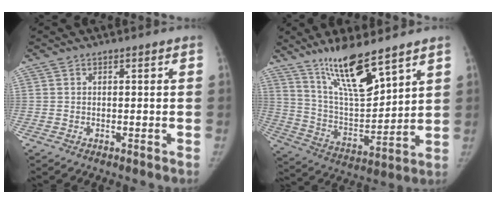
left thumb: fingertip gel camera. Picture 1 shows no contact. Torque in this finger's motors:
{"motor_torque": [0.62, -0.38, 1.10, -1.66, 0.13]}